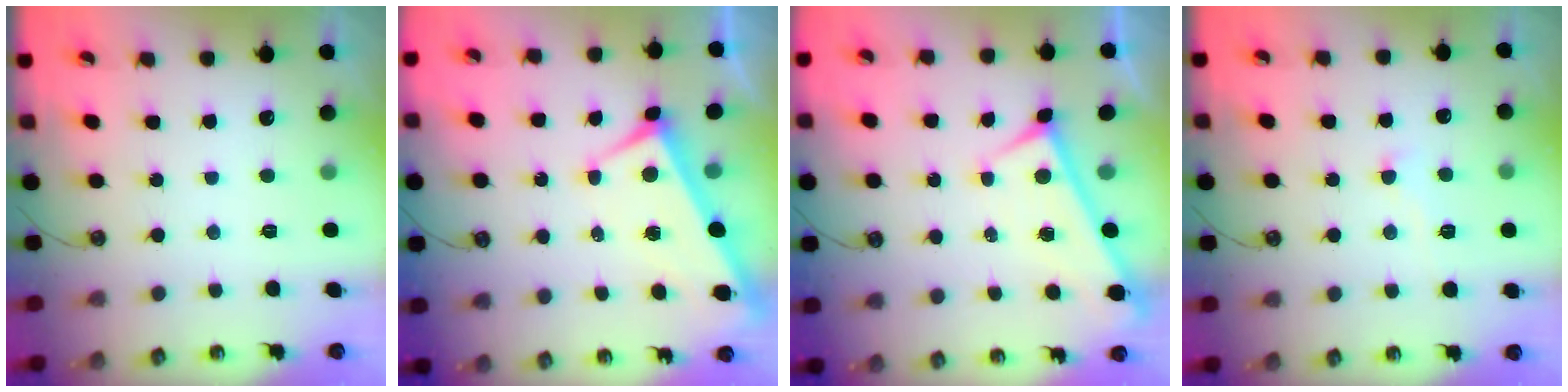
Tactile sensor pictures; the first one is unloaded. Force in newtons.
{"total": 3.3, "press": 3.2, "slide": 0.9}
{"total": 0.0}
{"total": 1.9, "press": 1.8, "slide": 0.8}